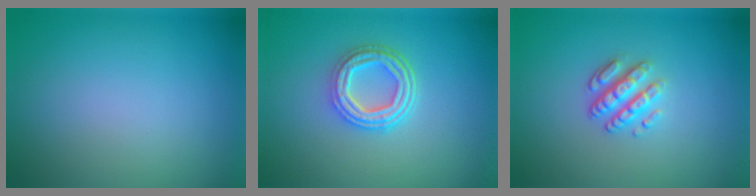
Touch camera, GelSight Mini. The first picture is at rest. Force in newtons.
{"total": 4.6, "press": 3.5, "slide": 3.1}
{"total": 3.1, "press": 2.6, "slide": 1.7}